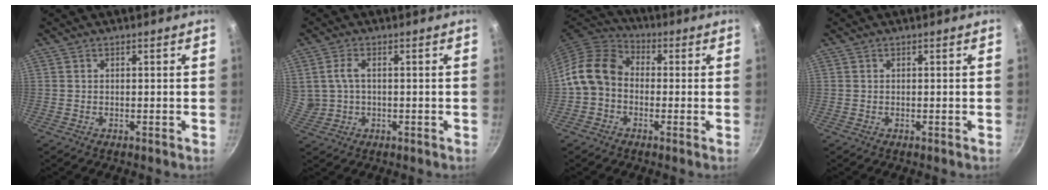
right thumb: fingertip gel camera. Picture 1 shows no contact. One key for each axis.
{"total": 5.0, "fx": 0.5, "fy": 3.4, "fz": 3.6, "tx": -0.073, "ty": 0.007, "tz": 0.017}
{"total": 10.2, "fx": -1.0, "fy": 8.2, "fz": 6.1, "tx": -0.087, "ty": 0.032, "tz": -0.041}
{"total": 0.0}